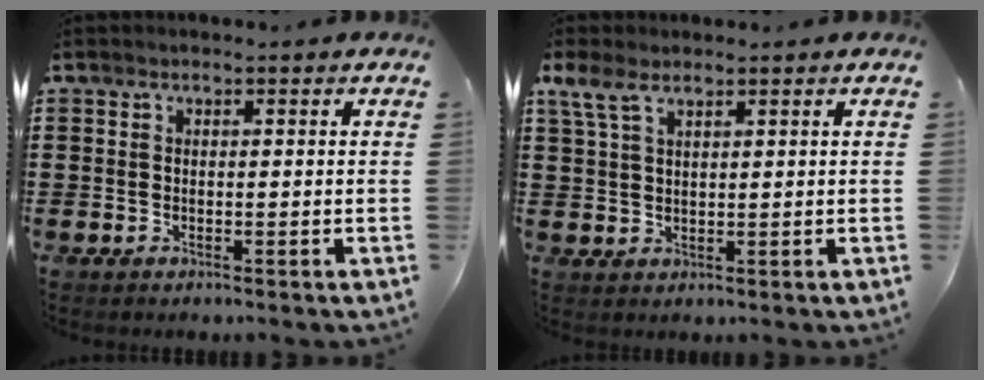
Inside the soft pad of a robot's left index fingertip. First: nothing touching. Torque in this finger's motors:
{"motor_torque": [1.47, -0.67, 0.29, 0.08]}